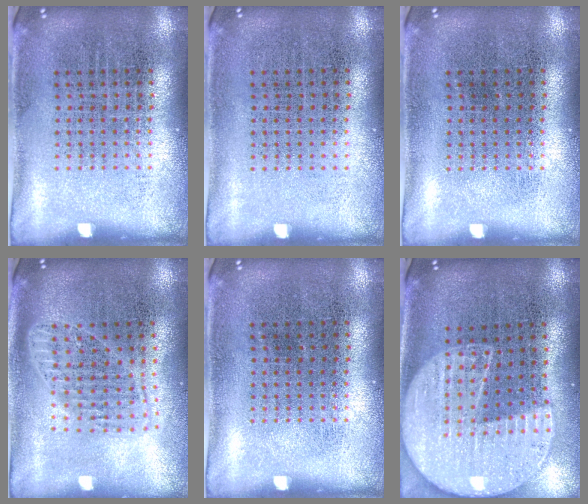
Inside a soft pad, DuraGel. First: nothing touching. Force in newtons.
{"total": 0.0}
{"total": 0.0}
{"total": 1.7, "press": 1.4, "slide": 0.9}
{"total": 0.0}
{"total": 2.2, "press": 1.9, "slide": 1.1}